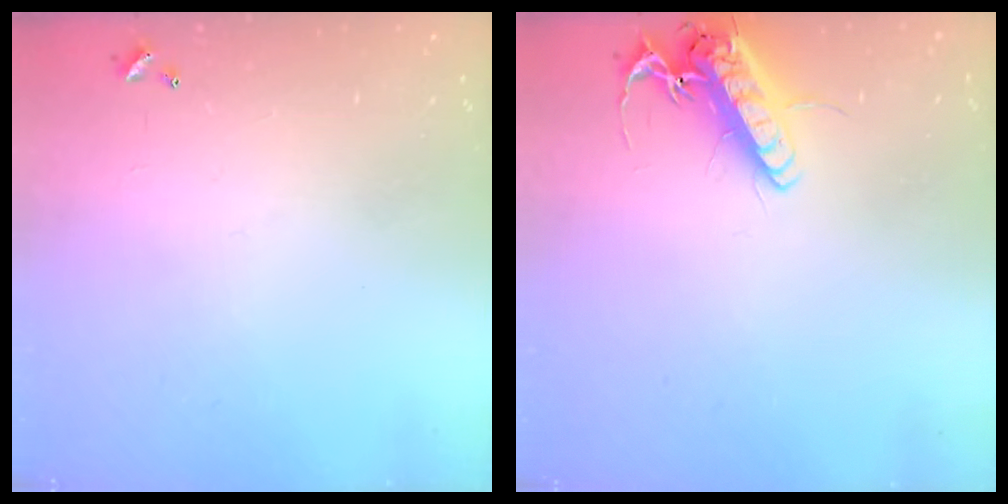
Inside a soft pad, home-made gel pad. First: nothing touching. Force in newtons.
{"total": 13.8, "press": 13.6, "slide": 2.4}